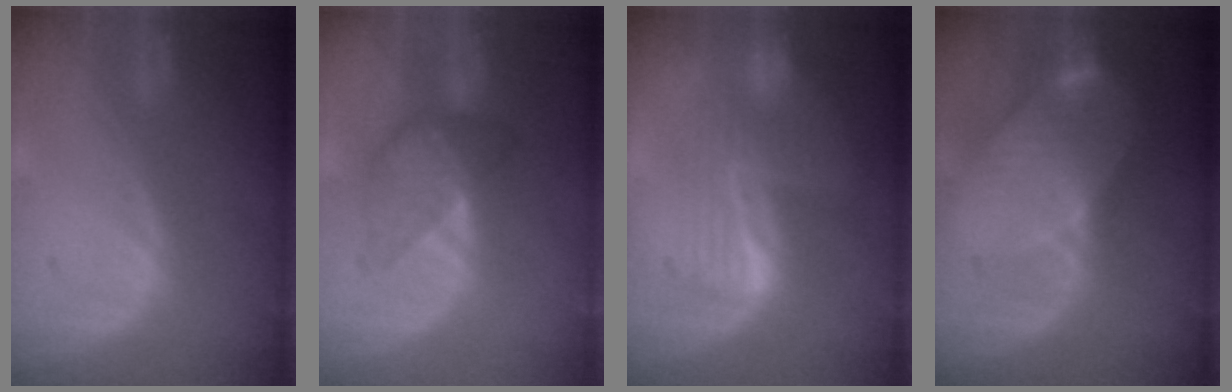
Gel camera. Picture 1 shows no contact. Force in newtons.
{"total": 5.2, "press": 5.2, "slide": 0.2}
{"total": 6.3, "press": 6.1, "slide": 1.5}
{"total": 8.4, "press": 7.4, "slide": 3.9}